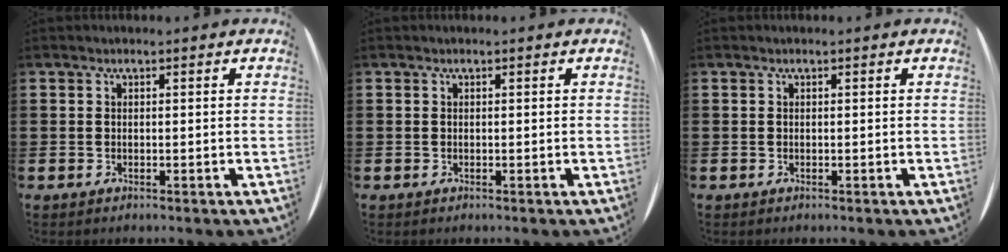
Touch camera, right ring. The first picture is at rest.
{"total": 0.0}
{"total": 0.0}